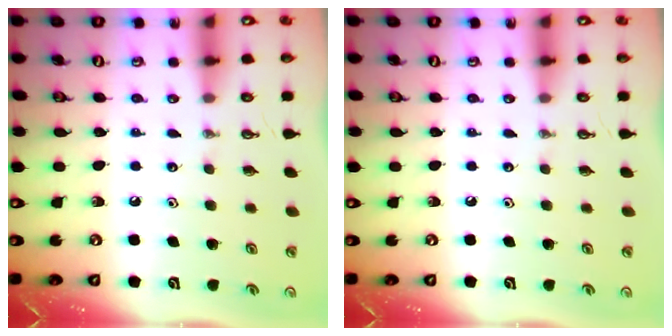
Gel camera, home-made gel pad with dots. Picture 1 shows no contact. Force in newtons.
{"total": 0.0}